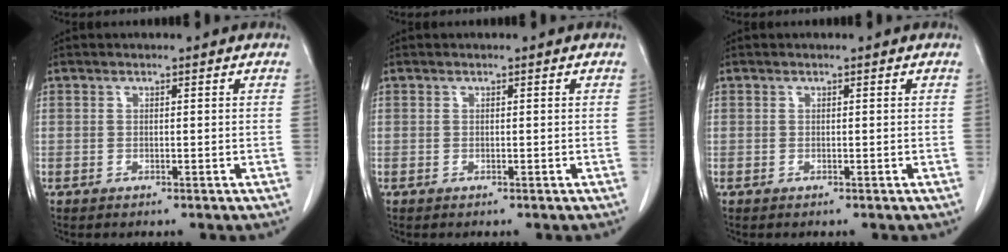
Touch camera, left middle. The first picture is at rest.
{"total": 0.0}
{"total": 0.0}